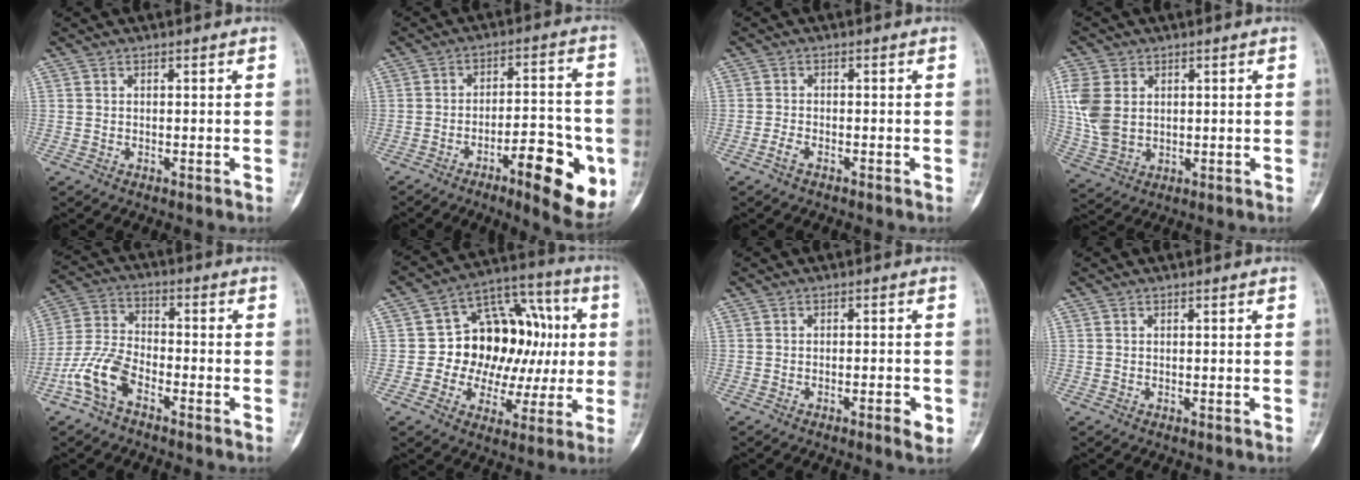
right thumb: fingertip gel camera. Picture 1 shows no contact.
{"total": 14.9, "force": [-5.8, 4.7, 12.8], "torque": [-0.156, 0.025, -0.076]}
{"total": 1.6, "force": [-1.1, 0.7, 1.0], "torque": [-0.025, 0.004, -0.023]}
{"total": 9.2, "force": [1.9, 6.7, 6.0], "torque": [-0.131, -0.005, 0.047]}
{"total": 9.3, "force": [-5.0, 4.8, 6.2], "torque": [-0.134, 0.031, -0.105]}
{"total": 19.7, "force": [1.0, 14.1, 13.7], "torque": [-0.128, 0.043, 0.021]}
{"total": 3.0, "force": [-1.3, 0.8, 2.6], "torque": [-0.041, 0.002, -0.018]}
{"total": 0.0}